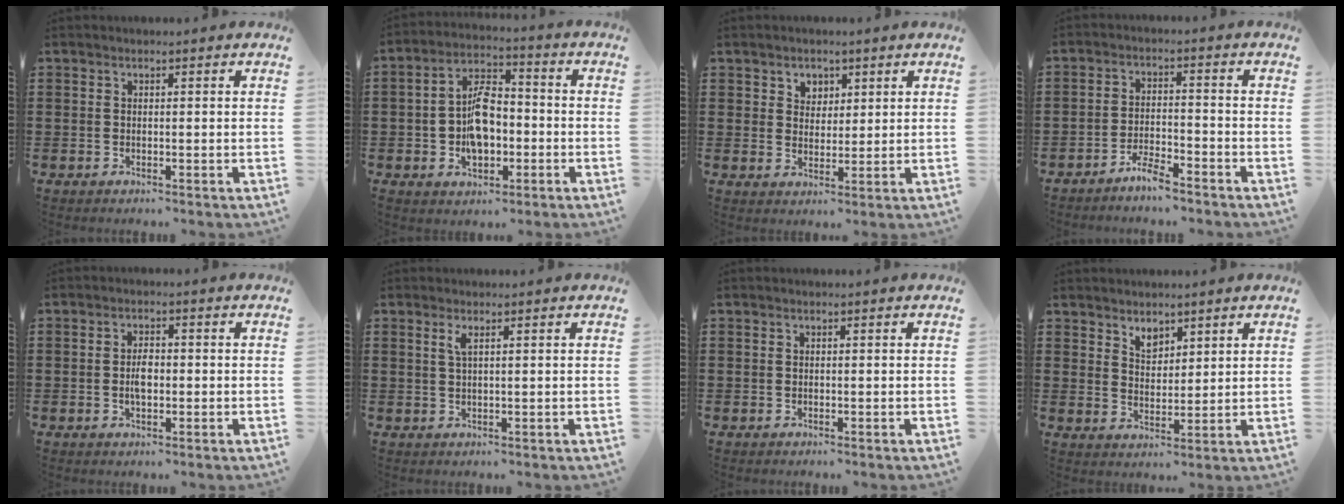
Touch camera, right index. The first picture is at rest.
{"total": 7.8, "force": [-1.4, 4.6, 6.2], "torque": [-0.132, 0.008, -0.027]}
{"total": 3.1, "force": [1.9, 2.5, 0.2], "torque": [-0.016, 0.012, 0.035]}
{"total": 3.0, "force": [-2.9, 0.4, 0.8], "torque": [-0.018, 0.007, -0.059]}
{"total": 3.0, "force": [-0.3, 1.5, 2.6], "torque": [-0.057, 0.000, -0.007]}
{"total": 1.6, "force": [0.7, 0.2, 1.4], "torque": [-0.030, 0.002, 0.011]}
{"total": 0.0}
{"total": 3.2, "force": [2.6, 1.7, 0.8], "torque": [-0.017, 0.001, 0.046]}